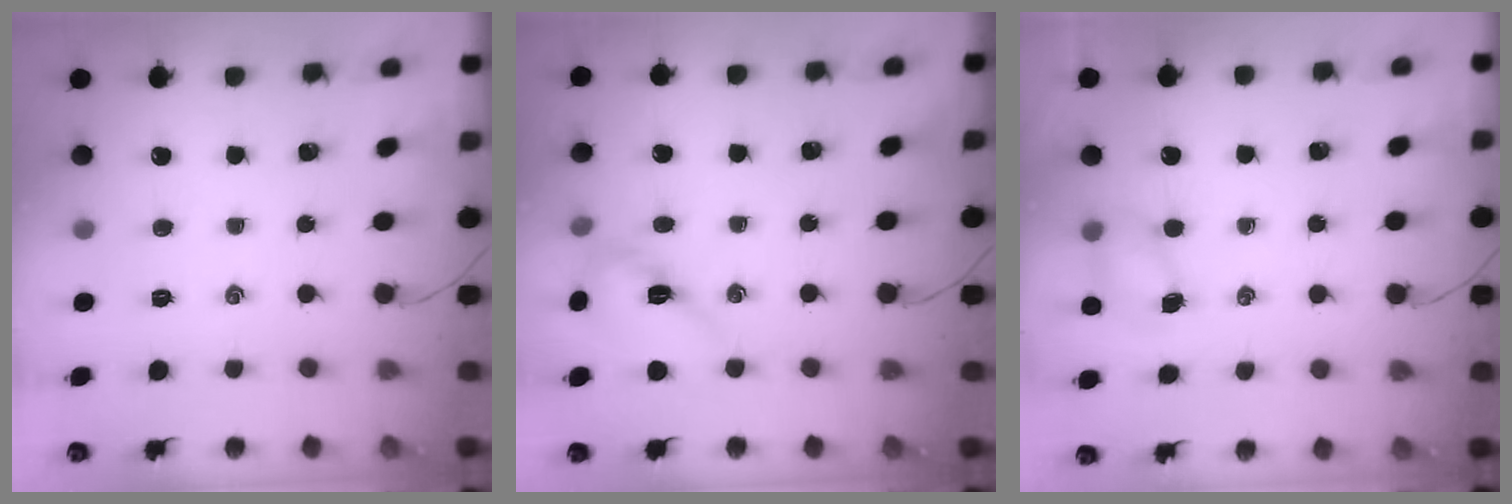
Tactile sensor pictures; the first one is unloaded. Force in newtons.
{"total": 9.1, "press": 9.1, "slide": 0.8}
{"total": 4.9, "press": 4.8, "slide": 1.0}